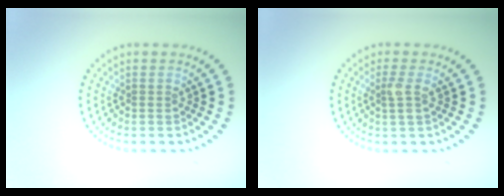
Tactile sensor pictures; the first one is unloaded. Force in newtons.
{"total": 1.5, "press": 1.3, "slide": 0.7}